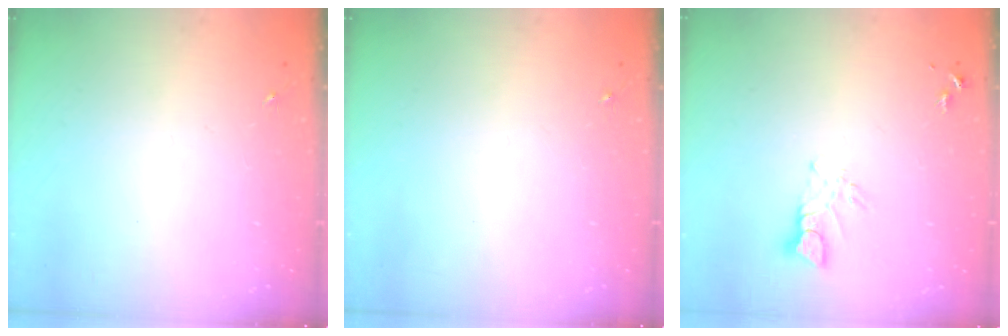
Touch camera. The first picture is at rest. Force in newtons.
{"total": 0.0}
{"total": 4.8, "press": 4.8, "slide": 0.5}